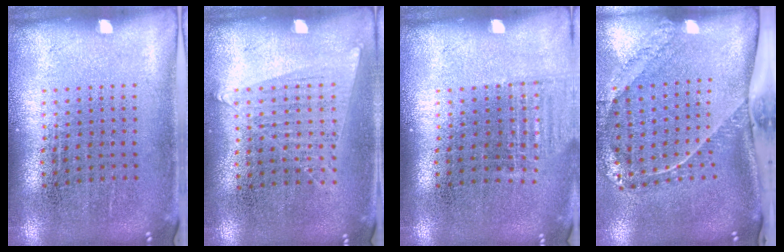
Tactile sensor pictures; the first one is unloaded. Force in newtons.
{"total": 1.1, "press": 1.0, "slide": 0.4}
{"total": 0.9, "press": 0.9, "slide": 0.3}
{"total": 2.6, "press": 1.7, "slide": 1.9}